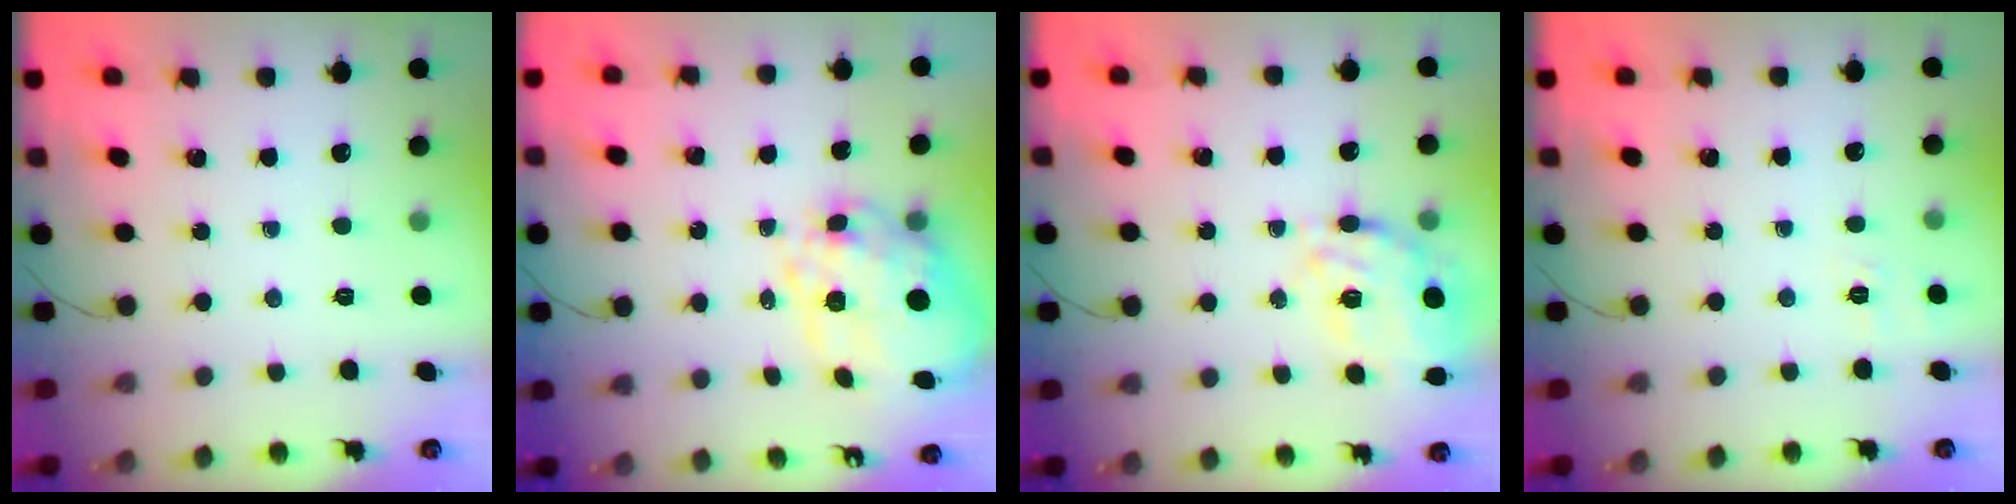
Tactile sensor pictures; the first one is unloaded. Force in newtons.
{"total": 16.8, "press": 16.6, "slide": 3.1}
{"total": 13.5, "press": 12.8, "slide": 4.4}
{"total": 3.1, "press": 2.6, "slide": 1.7}